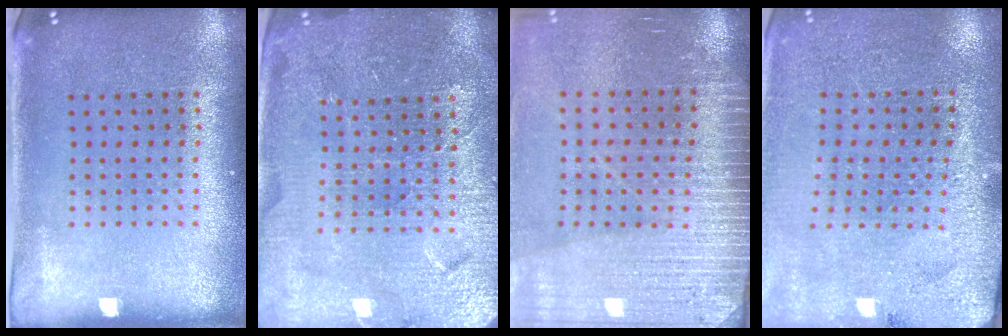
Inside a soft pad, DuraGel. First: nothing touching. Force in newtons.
{"total": 4.3, "press": 4.2, "slide": 1.2}
{"total": 3.6, "press": 3.4, "slide": 1.2}
{"total": 2.8, "press": 2.8, "slide": 0.1}